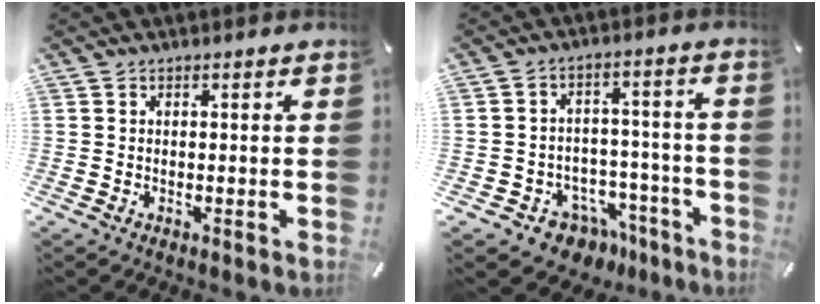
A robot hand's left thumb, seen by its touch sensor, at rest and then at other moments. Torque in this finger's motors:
{"motor_torque": [0.85, 1.10, 0.28, 0.32, 0.07]}